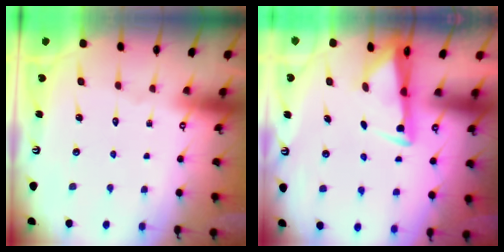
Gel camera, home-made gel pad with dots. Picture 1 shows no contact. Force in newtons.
{"total": 2.9, "press": 2.8, "slide": 0.9}